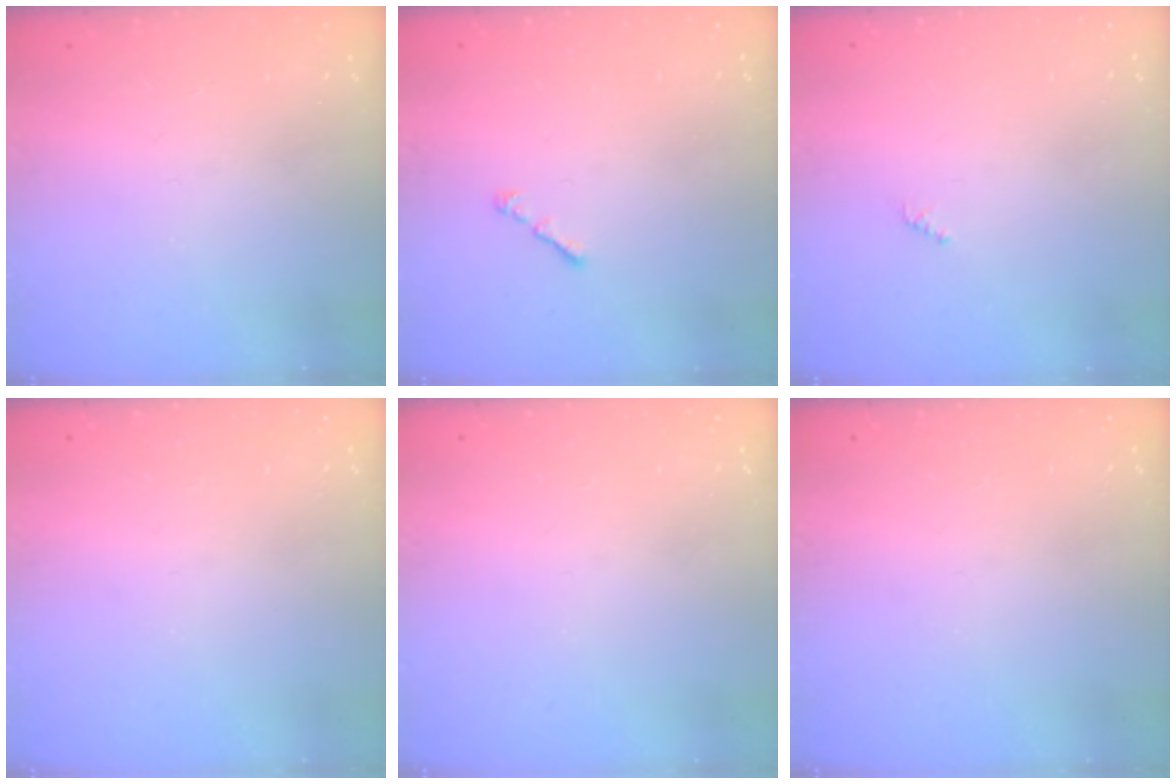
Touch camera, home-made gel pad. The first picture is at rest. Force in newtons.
{"total": 1.0, "press": 0.9, "slide": 0.5}
{"total": 0.7, "press": 0.7, "slide": 0.3}
{"total": 0.0}
{"total": 0.0}
{"total": 0.0}